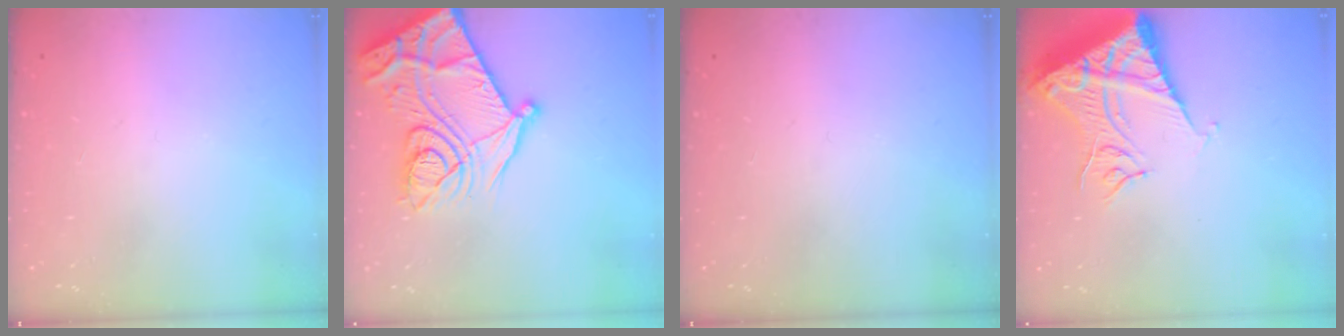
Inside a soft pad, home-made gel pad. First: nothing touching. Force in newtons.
{"total": 27.1, "press": 27.1, "slide": 0.8}
{"total": 0.0}
{"total": 14.5, "press": 14.4, "slide": 1.8}